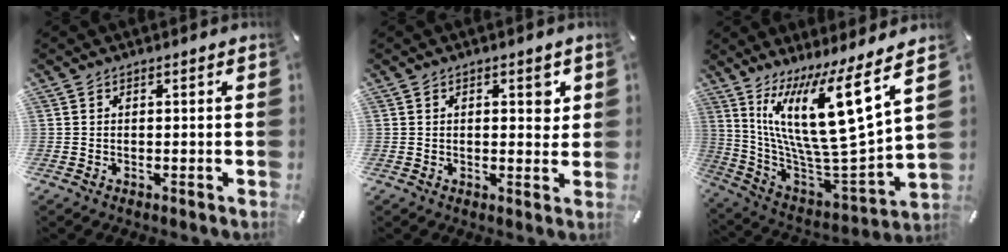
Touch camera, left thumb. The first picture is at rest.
{"total": 3.4, "force": [1.0, 1.9, 2.7], "torque": [-0.017, -0.008, 0.007]}
{"total": 20.9, "force": [10.9, 4.7, 17.2], "torque": [-0.330, -0.096, 0.174]}